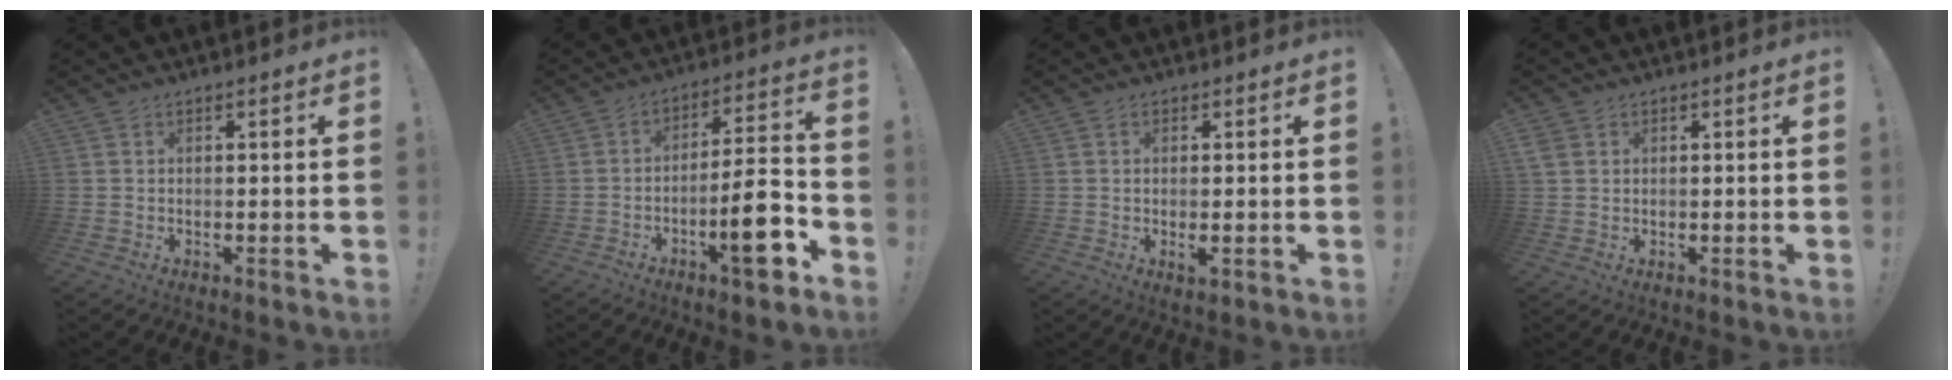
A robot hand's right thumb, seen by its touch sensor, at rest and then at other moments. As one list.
[{"total": 14.1, "force": [-6.2, 3.4, 12.2], "torque": [-0.173, 0.028, -0.098]}, {"total": 2.2, "force": [0.1, 0.5, 2.2], "torque": [-0.035, -0.006, 0.000]}, {"total": 3.6, "force": [1.4, 3.1, 1.1], "torque": [-0.017, -0.001, 0.030]}]